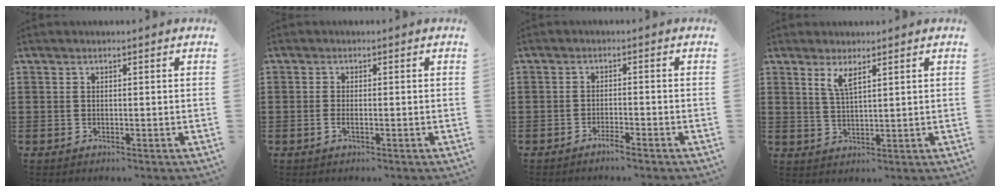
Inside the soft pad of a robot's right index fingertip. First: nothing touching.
{"total": 1.0, "force": [-0.4, 0.2, 0.9], "torque": [-0.019, -0.005, -0.005]}
{"total": 1.9, "force": [-1.7, -0.1, 0.8], "torque": [-0.014, 0.001, -0.032]}
{"total": 3.2, "force": [2.1, 0.8, 2.2], "torque": [-0.049, 0.003, 0.037]}